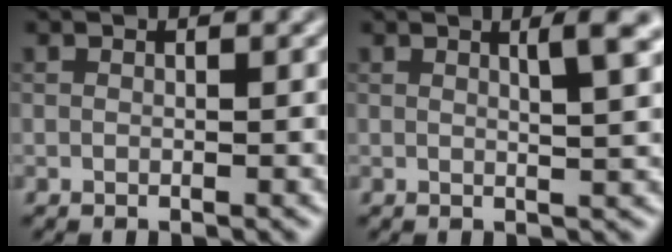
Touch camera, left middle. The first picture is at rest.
{"total": 3.3, "force": [1.5, 0.7, 2.8], "torque": [-0.027, 0.002, 0.021]}